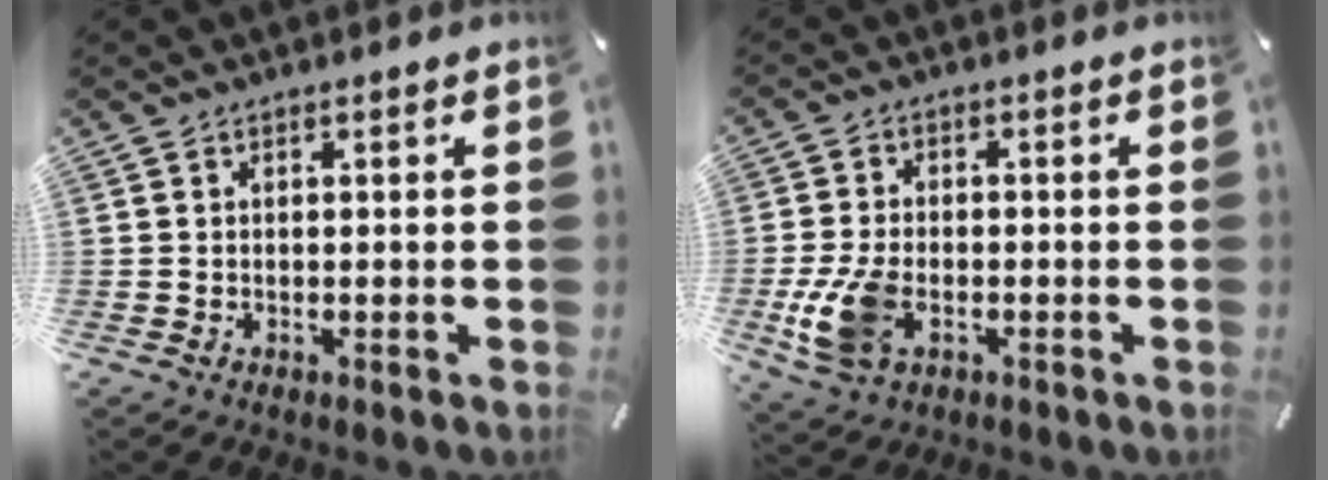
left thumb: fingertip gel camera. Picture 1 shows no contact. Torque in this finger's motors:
{"motor_torque": [0.20, 0.45, 0.31, -0.15, 0.24]}